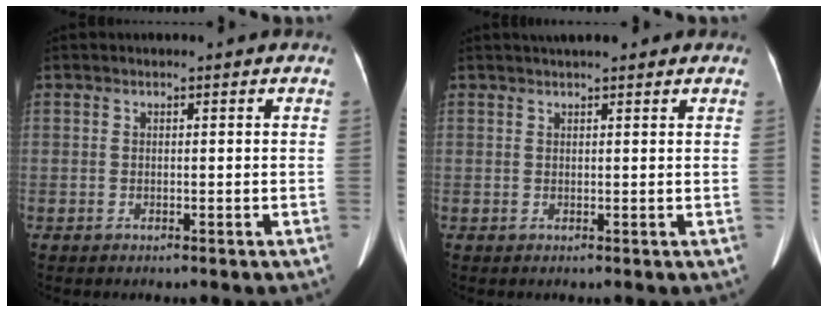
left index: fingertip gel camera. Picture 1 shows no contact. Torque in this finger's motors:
{"motor_torque": [0.56, -0.49, 0.19, 0.06]}